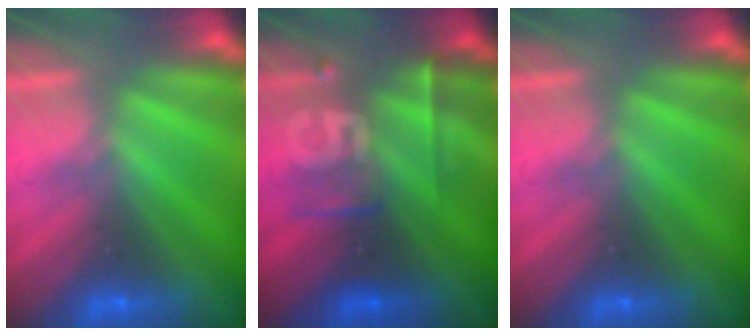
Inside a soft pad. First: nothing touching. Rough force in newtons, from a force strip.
{"total": 2.4}
{"total": 0.0}